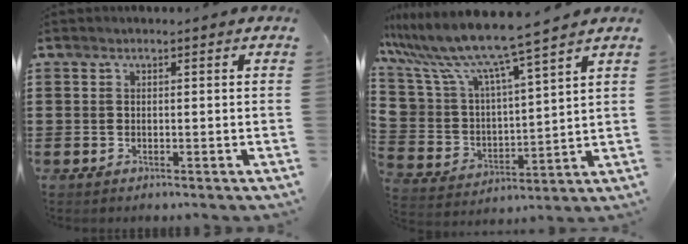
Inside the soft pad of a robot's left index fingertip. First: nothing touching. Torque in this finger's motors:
{"motor_torque": [2.14, 0.00, 1.05, 0.21]}